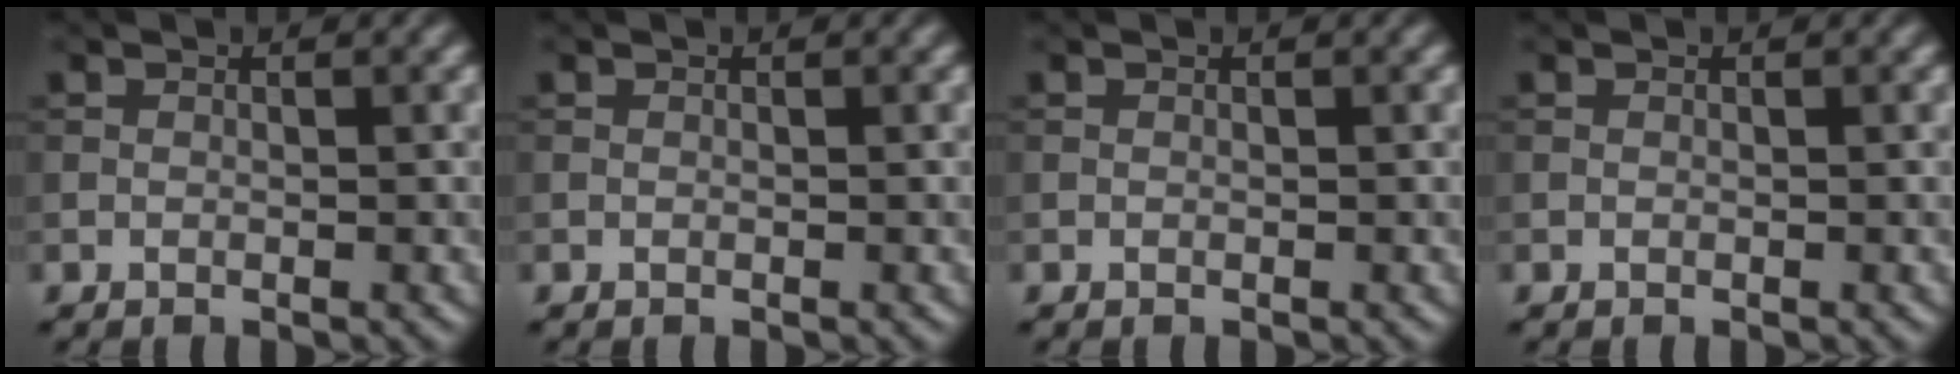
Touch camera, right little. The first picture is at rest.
{"total": 0.0}
{"total": 0.0}
{"total": 0.0}